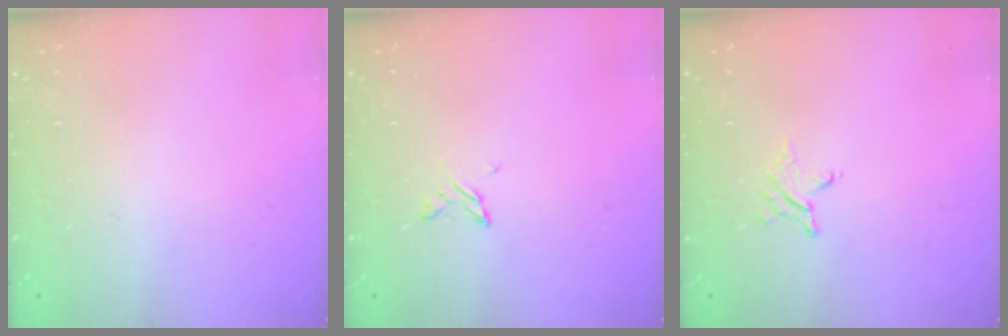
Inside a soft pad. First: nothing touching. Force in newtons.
{"total": 3.0, "press": 2.9, "slide": 0.4}
{"total": 2.7, "press": 2.7, "slide": 0.3}